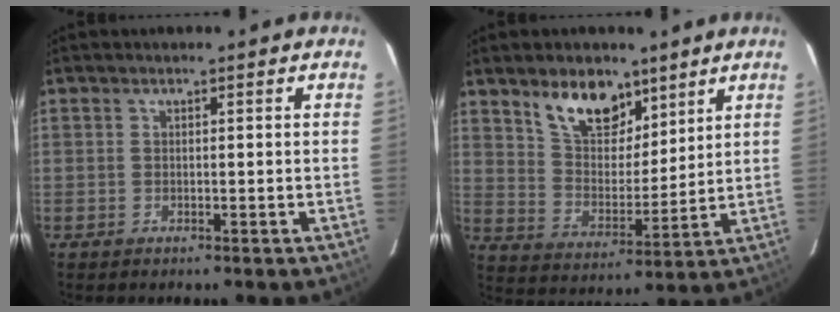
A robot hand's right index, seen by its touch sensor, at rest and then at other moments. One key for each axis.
{"total": 11.8, "fx": 7.8, "fy": 6.2, "fz": 6.3, "tx": -0.107, "ty": 0.007, "tz": 0.146}